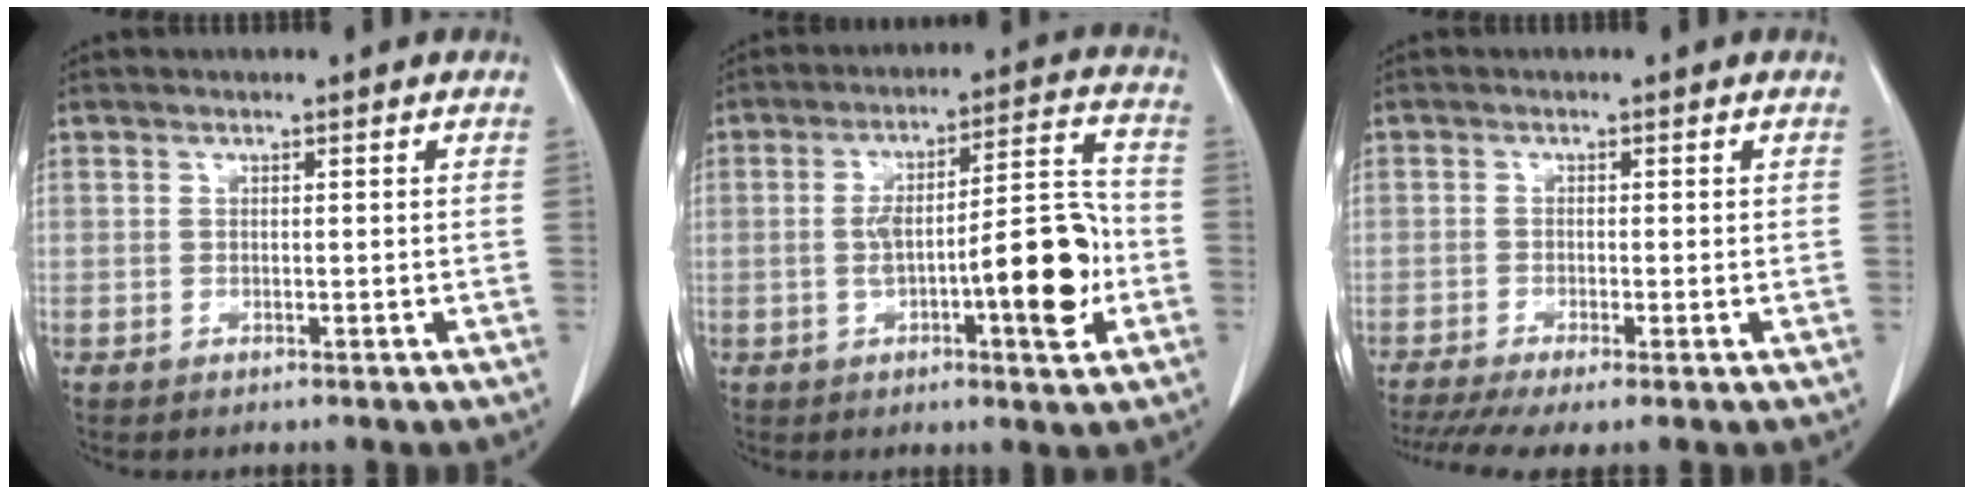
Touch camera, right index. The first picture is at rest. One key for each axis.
{"total": 13.5, "fx": -2.9, "fy": 2.5, "fz": 13.0, "tx": -0.194, "ty": 0.023, "tz": -0.040}
{"total": 6.6, "fx": -4.4, "fy": 0.9, "fz": 4.7, "tx": -0.081, "ty": -0.011, "tz": -0.078}